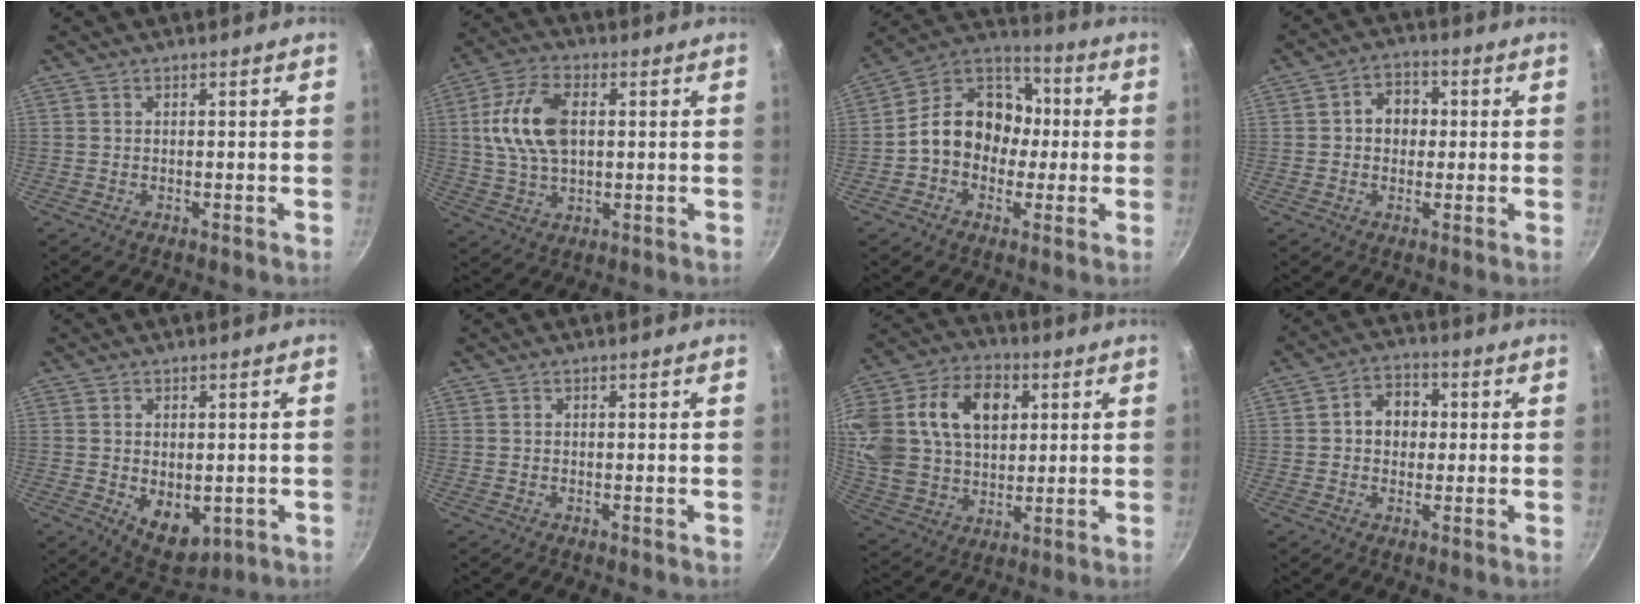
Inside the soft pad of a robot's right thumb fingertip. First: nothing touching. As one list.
[{"total": 12.8, "force": [2.0, 7.5, 10.1], "torque": [-0.184, 0.012, 0.031]}, {"total": 14.6, "force": [-0.8, 12.0, 8.3], "torque": [-0.083, 0.042, -0.037]}, {"total": 6.4, "force": [0.6, 5.2, 3.6], "torque": [-0.022, 0.011, 0.000]}, {"total": 7.7, "force": [-0.9, 5.0, 5.7], "torque": [-0.066, -0.013, 0.004]}, {"total": 0.0}, {"total": 27.8, "force": [8.1, 19.6, 17.9], "torque": [-0.376, 0.027, 0.144]}, {"total": 7.1, "force": [0.7, 5.7, 4.1], "torque": [-0.029, 0.010, 0.002]}]